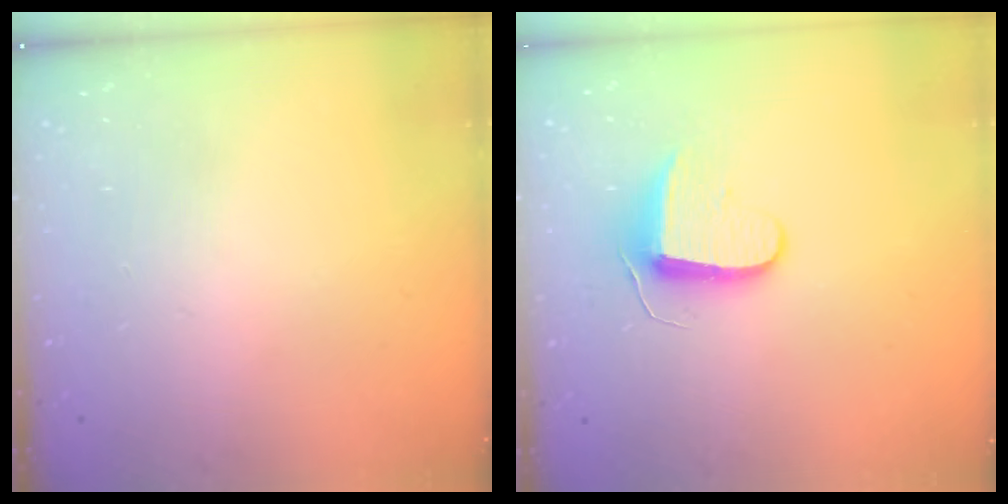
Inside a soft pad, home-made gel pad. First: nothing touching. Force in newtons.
{"total": 9.6, "press": 9.5, "slide": 0.7}